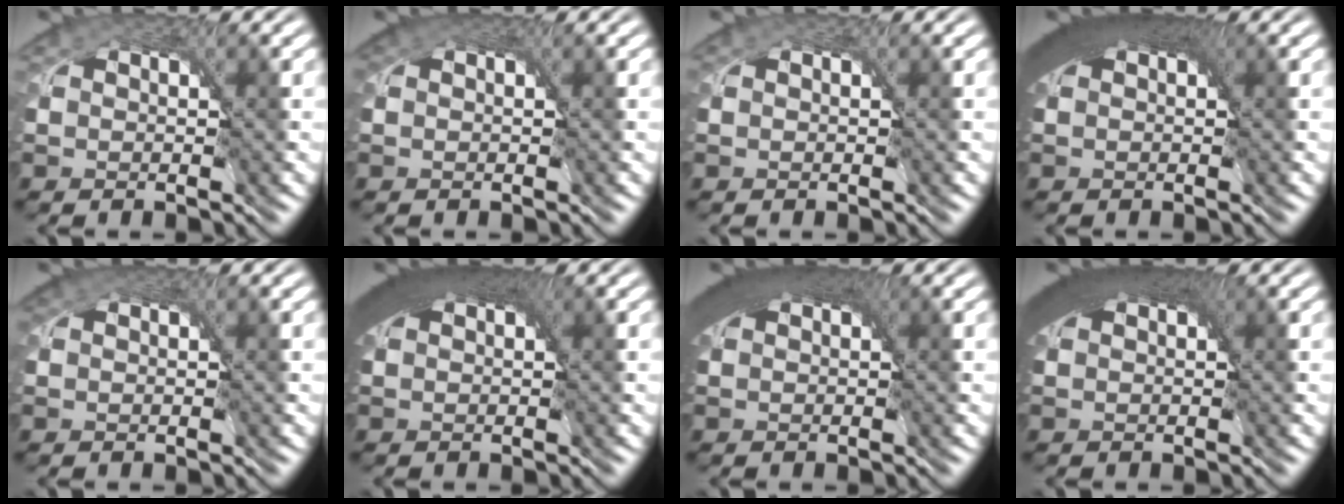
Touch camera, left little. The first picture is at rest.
{"total": 1.5, "force": [0.8, 0.9, 0.8], "torque": [-0.015, 0.003, 0.009]}
{"total": 0.0}
{"total": 8.2, "force": [3.0, 4.0, 6.5], "torque": [-0.100, 0.019, 0.031]}
{"total": 1.4, "force": [0.8, 0.9, 0.8], "torque": [-0.014, 0.003, 0.009]}
{"total": 7.9, "force": [2.9, 3.9, 6.2], "torque": [-0.097, 0.018, 0.031]}
{"total": 7.3, "force": [2.9, 3.6, 5.6], "torque": [-0.090, 0.016, 0.031]}
{"total": 8.3, "force": [3.0, 4.1, 6.5], "torque": [-0.101, 0.019, 0.031]}